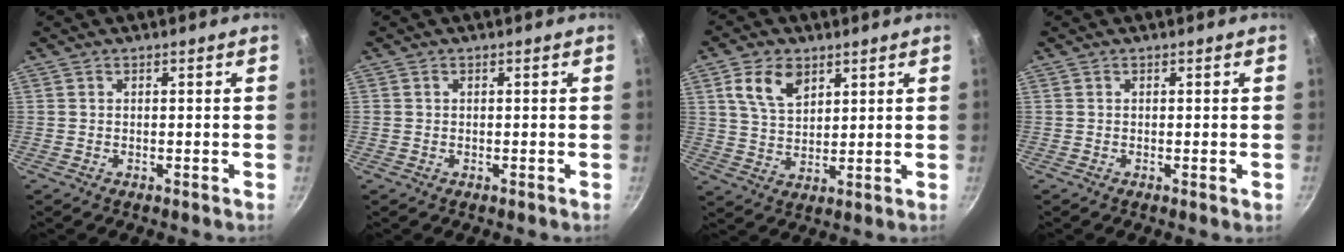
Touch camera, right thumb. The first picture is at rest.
{"total": 0.0}
{"total": 8.3, "force": [4.0, 5.2, 5.1], "torque": [-0.078, -0.015, 0.079]}
{"total": 0.6, "force": [-0.1, 0.0, 0.6], "torque": [-0.009, -0.002, -0.004]}